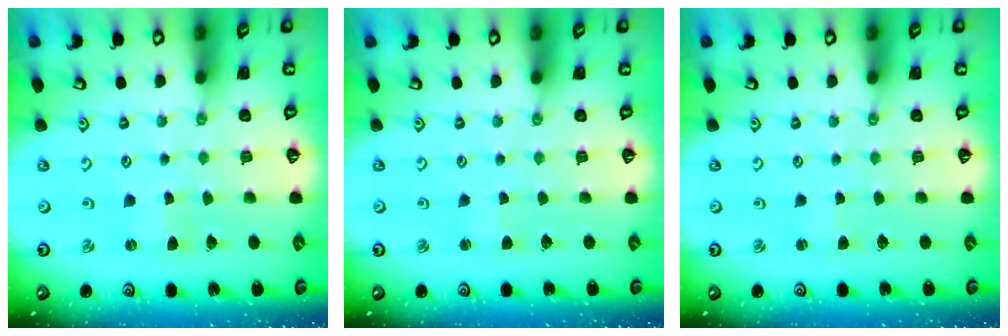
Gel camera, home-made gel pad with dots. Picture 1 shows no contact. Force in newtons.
{"total": 1.8, "press": 1.8, "slide": 0.2}
{"total": 1.6, "press": 1.6, "slide": 0.1}